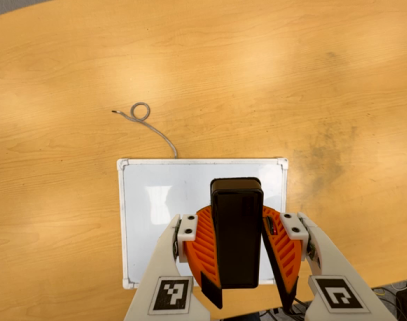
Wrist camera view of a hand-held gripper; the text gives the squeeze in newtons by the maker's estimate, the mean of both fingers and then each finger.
{"total": 8.6, "left": 8.3, "right": 9.0}